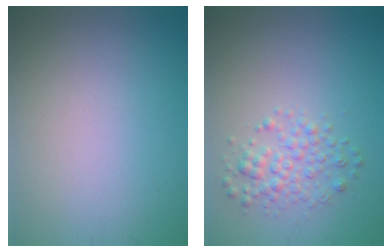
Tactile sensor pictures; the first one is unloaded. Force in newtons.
{"total": 2.6, "press": 2.6, "slide": 0.0}